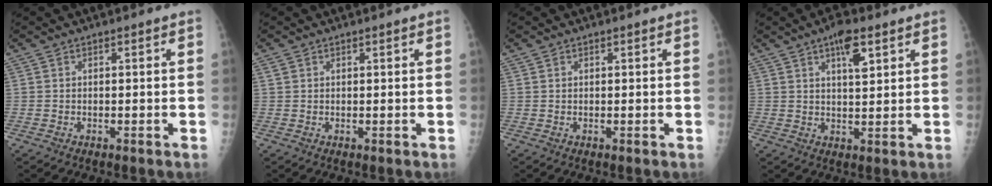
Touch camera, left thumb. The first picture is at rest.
{"total": 1.1, "force": [0.7, 0.6, 0.5], "torque": [-0.004, 0.000, 0.012]}
{"total": 0.0}
{"total": 6.1, "force": [3.2, 2.1, 4.7], "torque": [-0.063, -0.012, 0.048]}